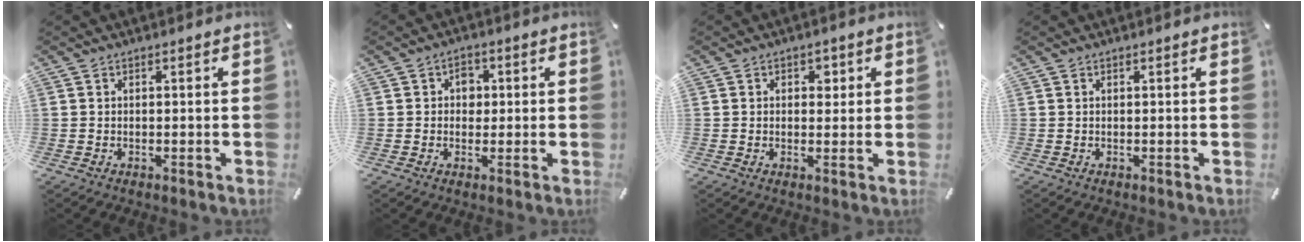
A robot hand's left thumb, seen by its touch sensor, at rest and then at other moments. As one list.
[{"total": 3.7, "force": [0.0, 3.2, 2.0], "torque": [-0.017, 0.000, -0.007]}, {"total": 2.7, "force": [0.6, 2.1, 1.5], "torque": [-0.001, -0.005, -0.001]}, {"total": 0.0}]